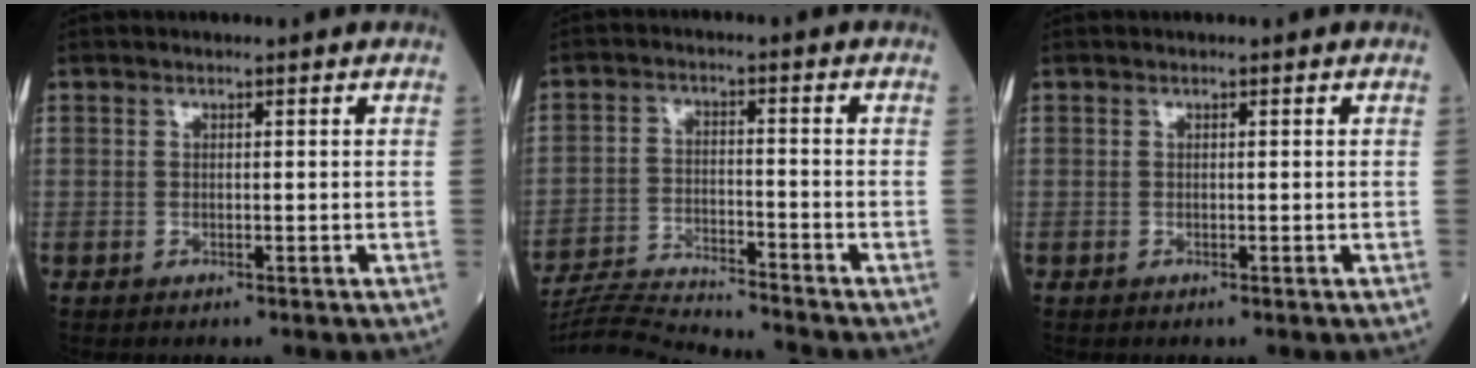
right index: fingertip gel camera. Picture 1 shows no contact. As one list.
[{"total": 10.7, "force": [-10.4, -1.7, 1.8], "torque": [-0.029, -0.004, -0.183]}, {"total": 0.0}]